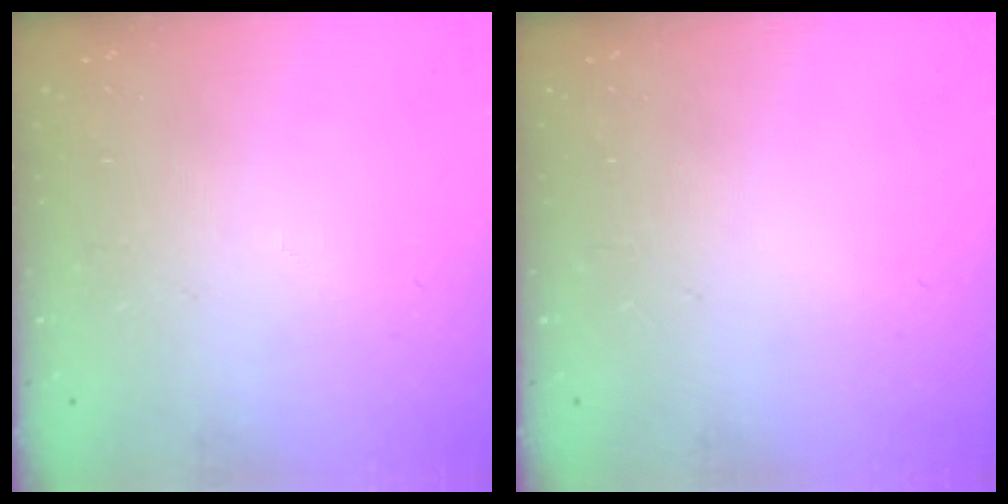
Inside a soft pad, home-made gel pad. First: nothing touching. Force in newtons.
{"total": 0.0}